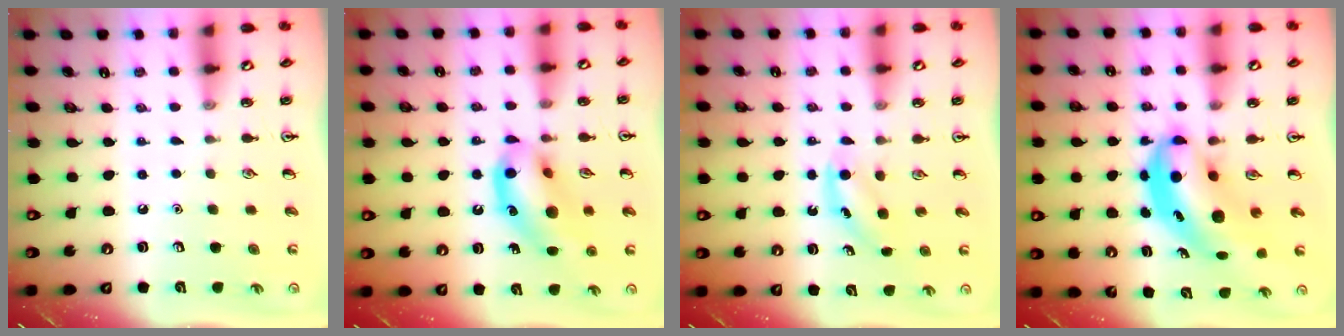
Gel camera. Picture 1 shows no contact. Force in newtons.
{"total": 14.3, "press": 14.0, "slide": 2.9}
{"total": 4.0, "press": 3.9, "slide": 0.9}
{"total": 7.3, "press": 7.2, "slide": 1.5}